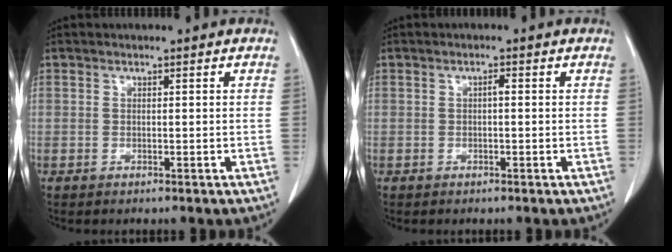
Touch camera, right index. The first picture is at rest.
{"total": 0.8, "force": [0.0, 0.2, 0.8], "torque": [-0.013, 0.002, -0.001]}